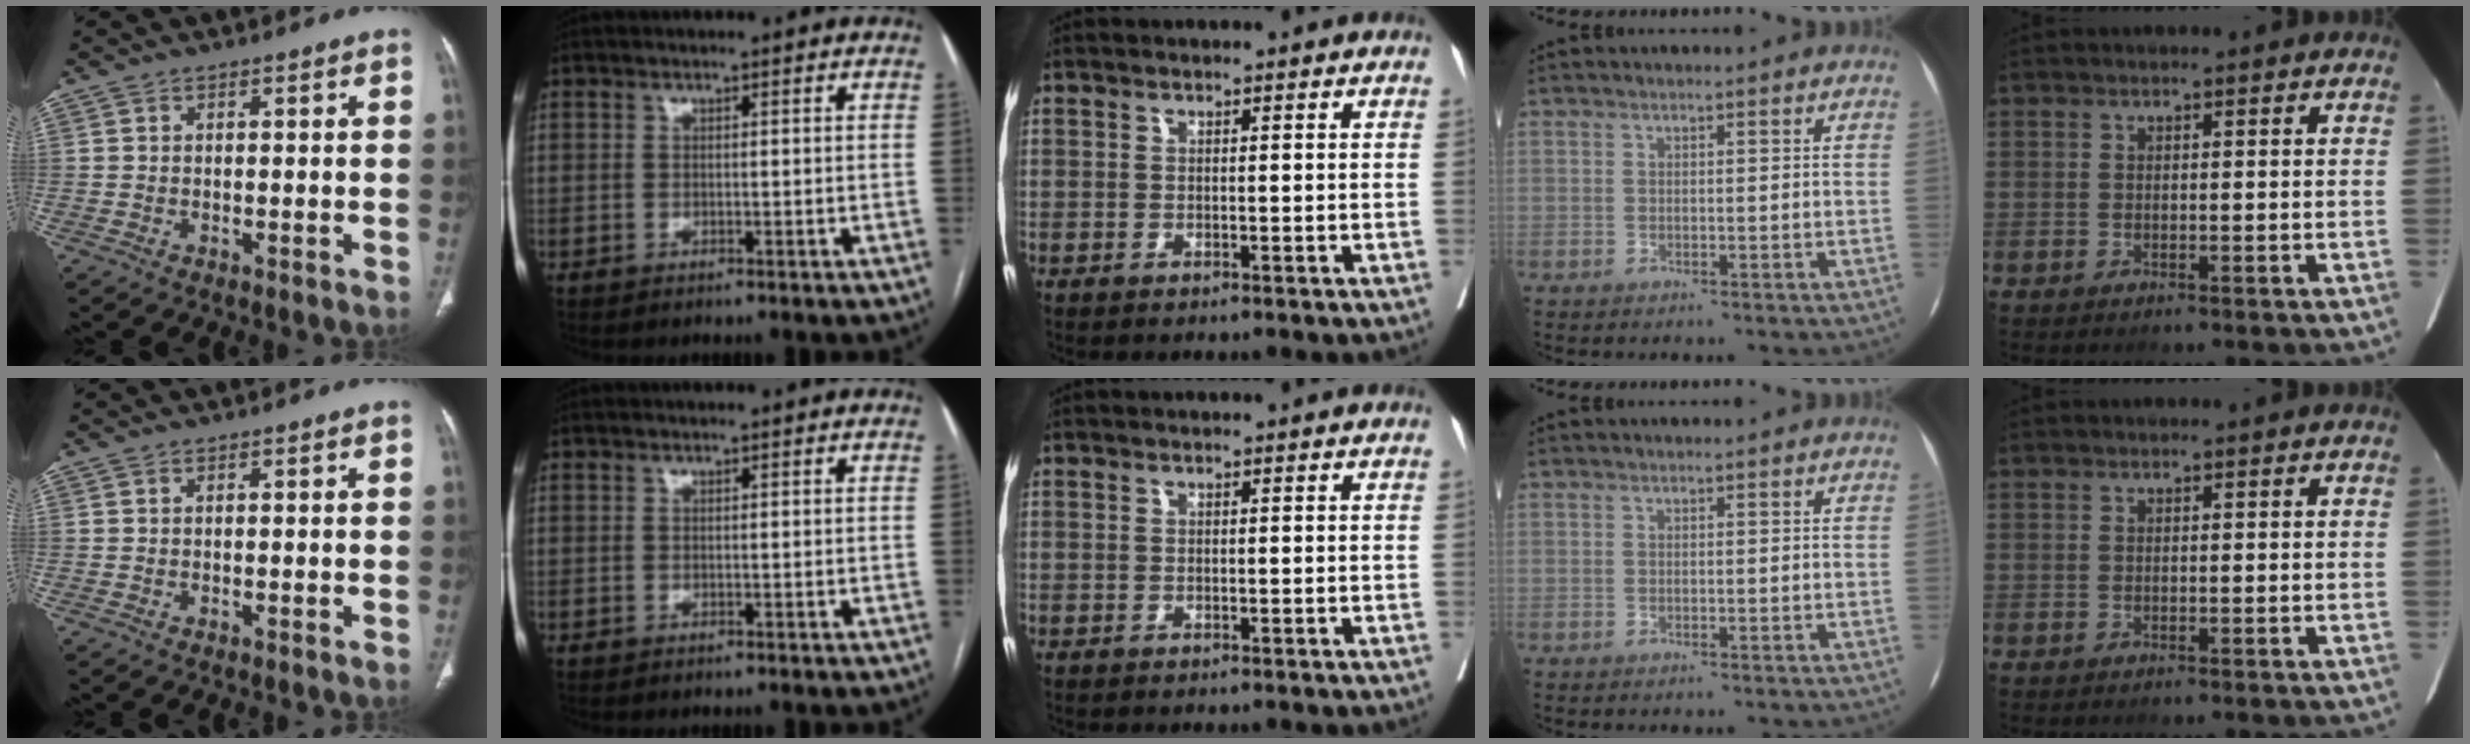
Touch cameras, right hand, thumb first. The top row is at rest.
{}